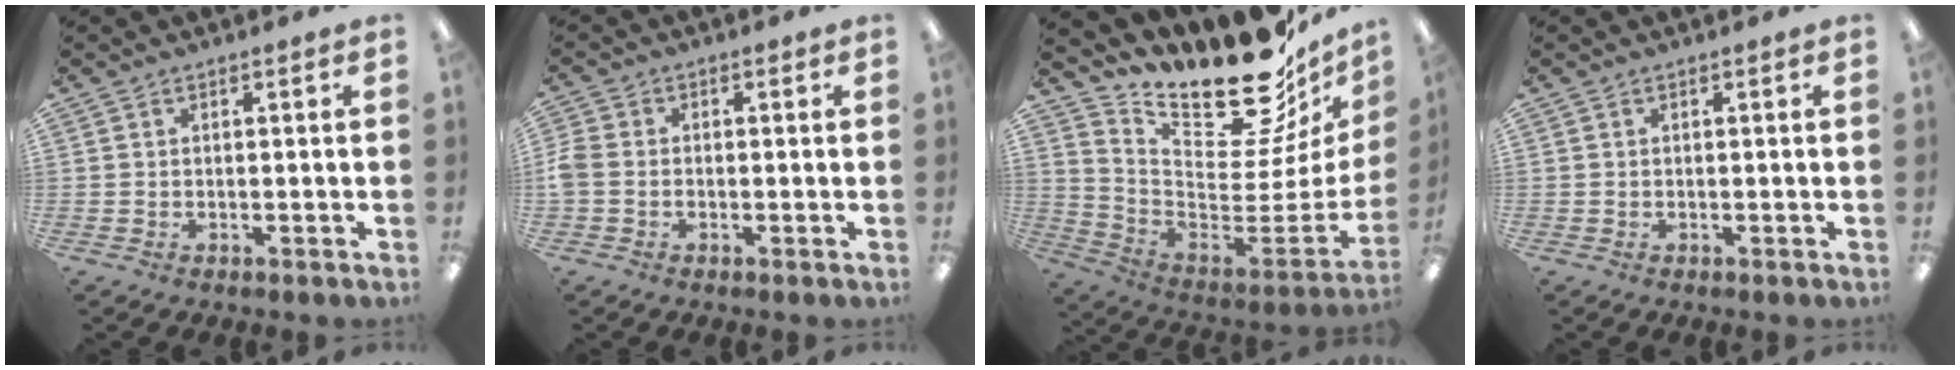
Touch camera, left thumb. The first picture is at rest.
{"total": 3.6, "force": [-0.8, 2.8, 2.1], "torque": [-0.036, 0.010, -0.014]}
{"total": 21.5, "force": [18.1, 5.8, 10.0], "torque": [-0.134, -0.160, 0.299]}
{"total": 0.0}